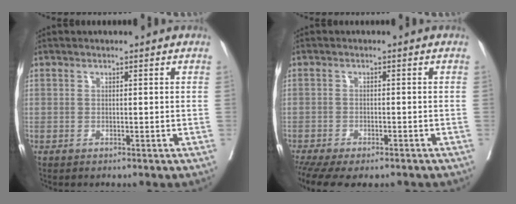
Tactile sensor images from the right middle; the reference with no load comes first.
{"total": 10.2, "force": [-8.0, 3.3, 5.3], "torque": [-0.097, -0.007, -0.117]}